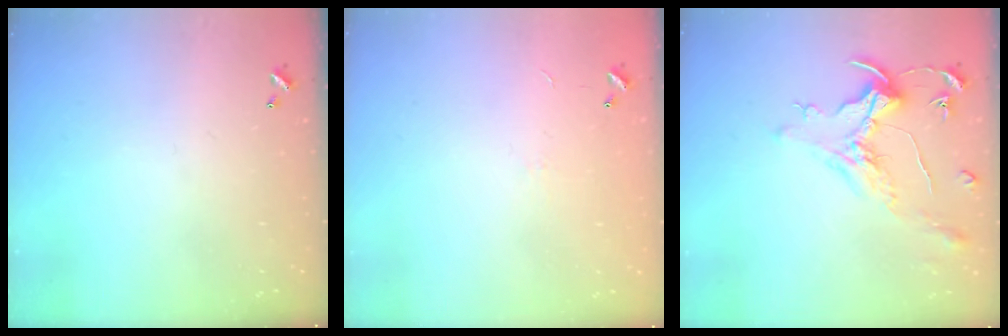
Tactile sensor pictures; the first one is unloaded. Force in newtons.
{"total": 6.6, "press": 6.6, "slide": 0.7}
{"total": 1.6, "press": 1.4, "slide": 0.7}